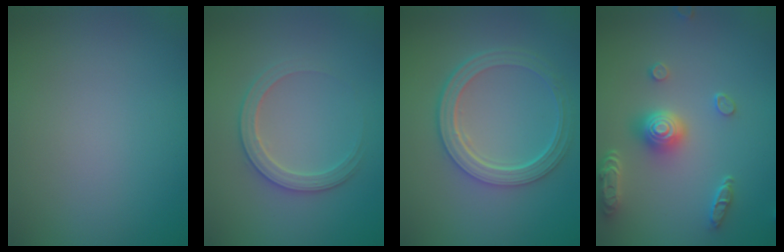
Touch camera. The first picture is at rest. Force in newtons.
{"total": 2.8, "press": 2.7, "slide": 0.4}
{"total": 5.0, "press": 3.7, "slide": 3.4}
{"total": 4.5, "press": 3.8, "slide": 2.5}